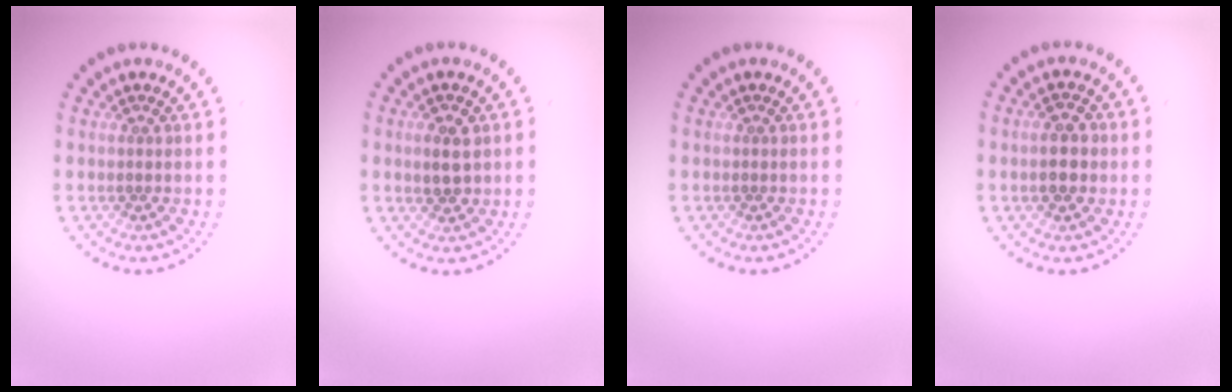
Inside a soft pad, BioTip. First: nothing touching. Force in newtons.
{"total": 2.4, "press": 2.3, "slide": 0.4}
{"total": 0.0}
{"total": 2.7, "press": 2.7, "slide": 0.3}